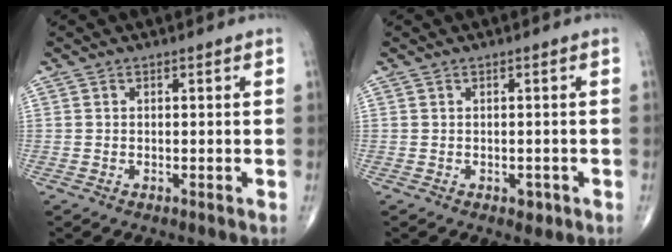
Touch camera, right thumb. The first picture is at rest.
{"total": 1.5, "force": [-0.5, 1.1, 0.9], "torque": [-0.006, 0.000, -0.004]}